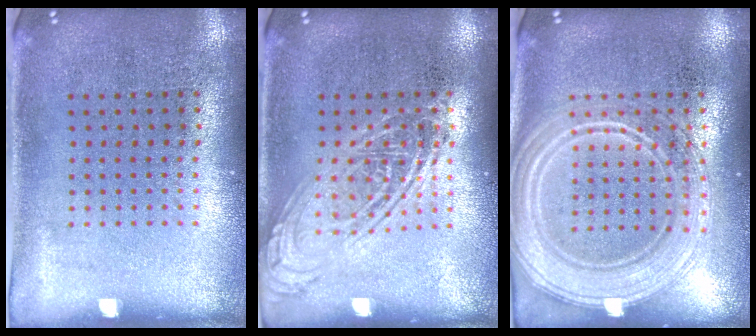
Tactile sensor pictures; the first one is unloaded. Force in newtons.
{"total": 2.5, "press": 2.4, "slide": 0.3}
{"total": 3.8, "press": 3.8, "slide": 0.6}